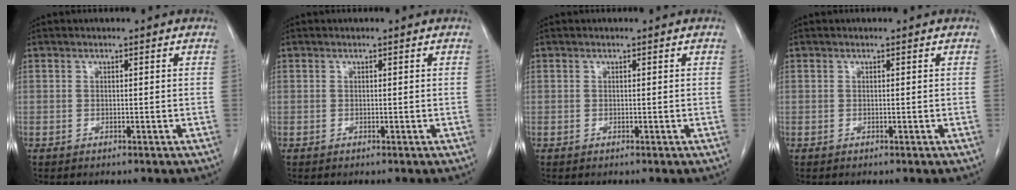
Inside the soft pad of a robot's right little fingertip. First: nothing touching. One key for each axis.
{"total": 0.0}
{"total": 0.0}
{"total": 0.0}